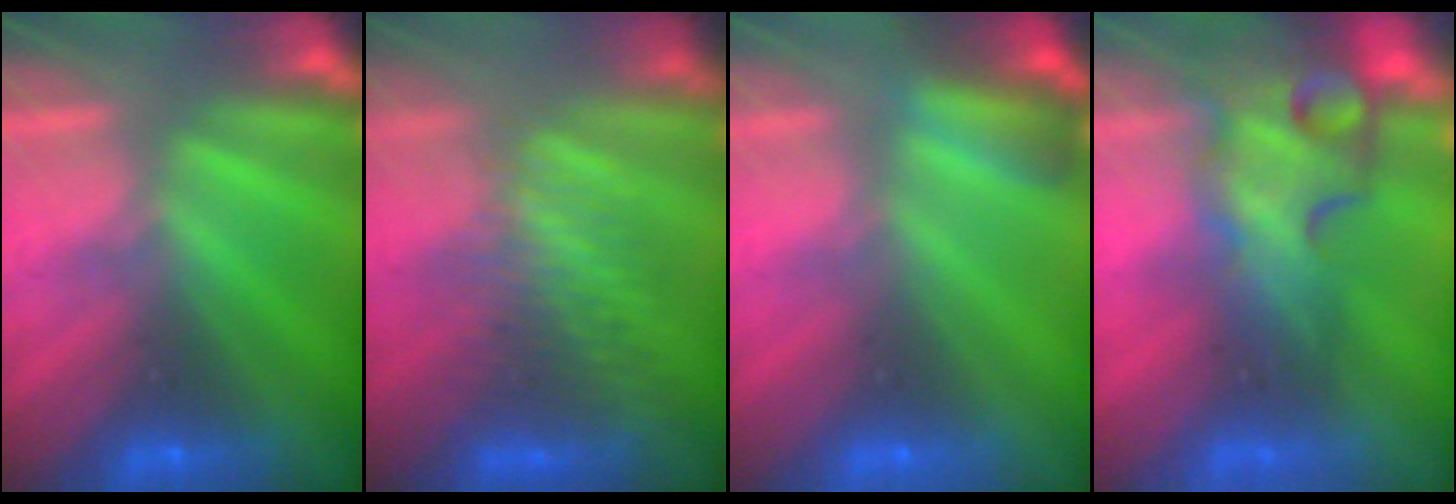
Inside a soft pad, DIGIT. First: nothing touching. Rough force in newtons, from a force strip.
{"total": 3.1}
{"total": 2.7}
{"total": 7.5}